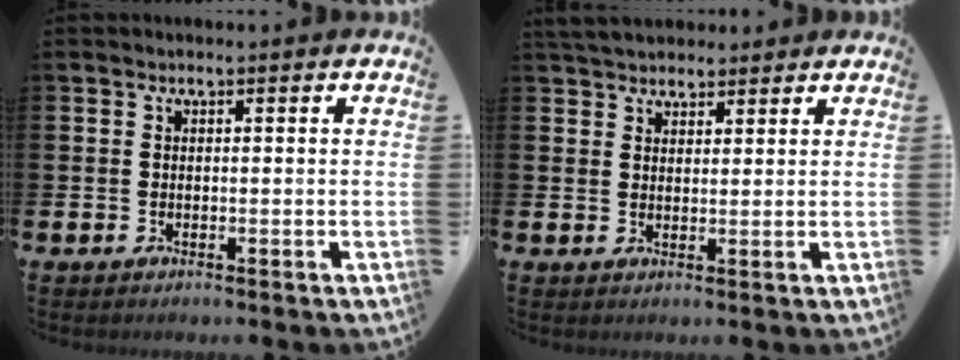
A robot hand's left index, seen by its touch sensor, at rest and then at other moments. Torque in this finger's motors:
{"motor_torque": [1.26, -0.88, 0.64, 0.16]}